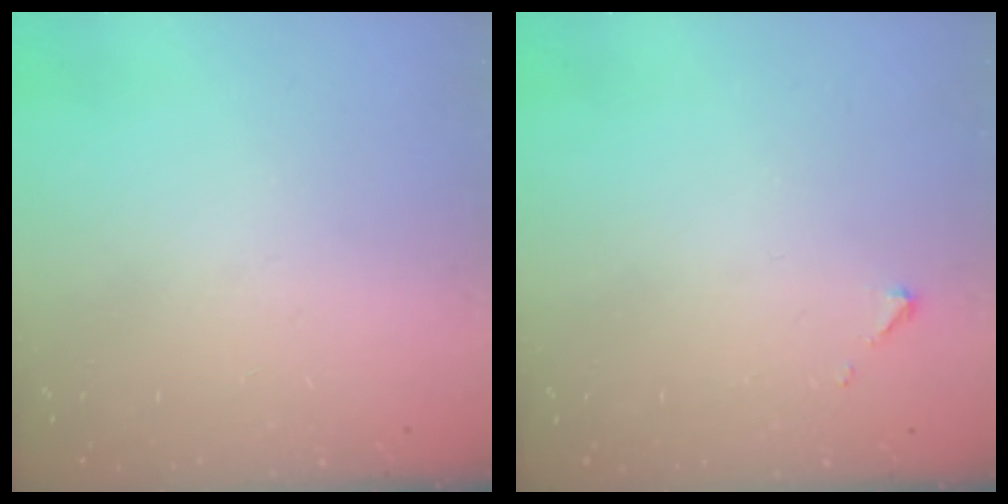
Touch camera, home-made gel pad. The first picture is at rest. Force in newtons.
{"total": 2.6, "press": 2.6, "slide": 0.3}